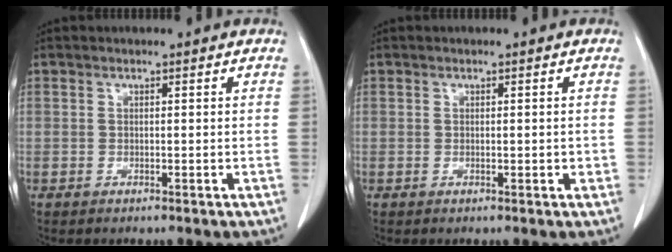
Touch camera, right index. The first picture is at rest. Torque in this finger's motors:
{"motor_torque": [-0.04, 0.05, 0.02, 0.01]}